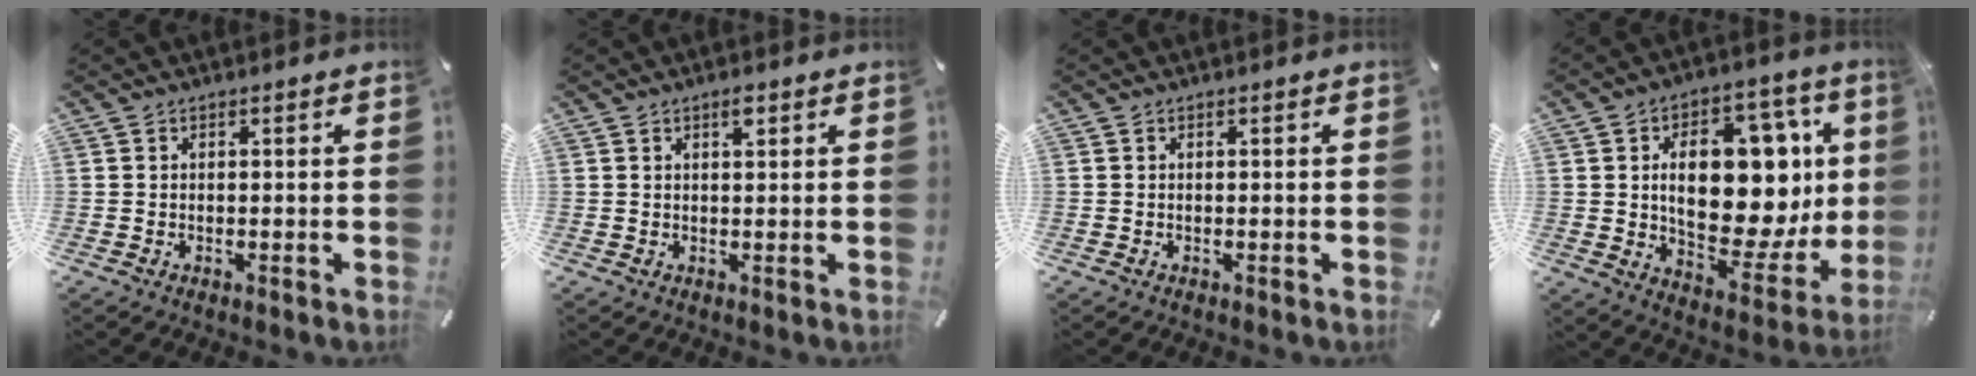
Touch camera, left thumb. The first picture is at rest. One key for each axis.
{"total": 1.9, "fx": 1.0, "fy": 0.7, "fz": 1.4, "tx": -0.023, "ty": -0.001, "tz": 0.015}
{"total": 0.0}
{"total": 23.9, "fx": 4.4, "fy": 14.1, "fz": 18.8, "tx": -0.269, "ty": -0.037, "tz": 0.075}